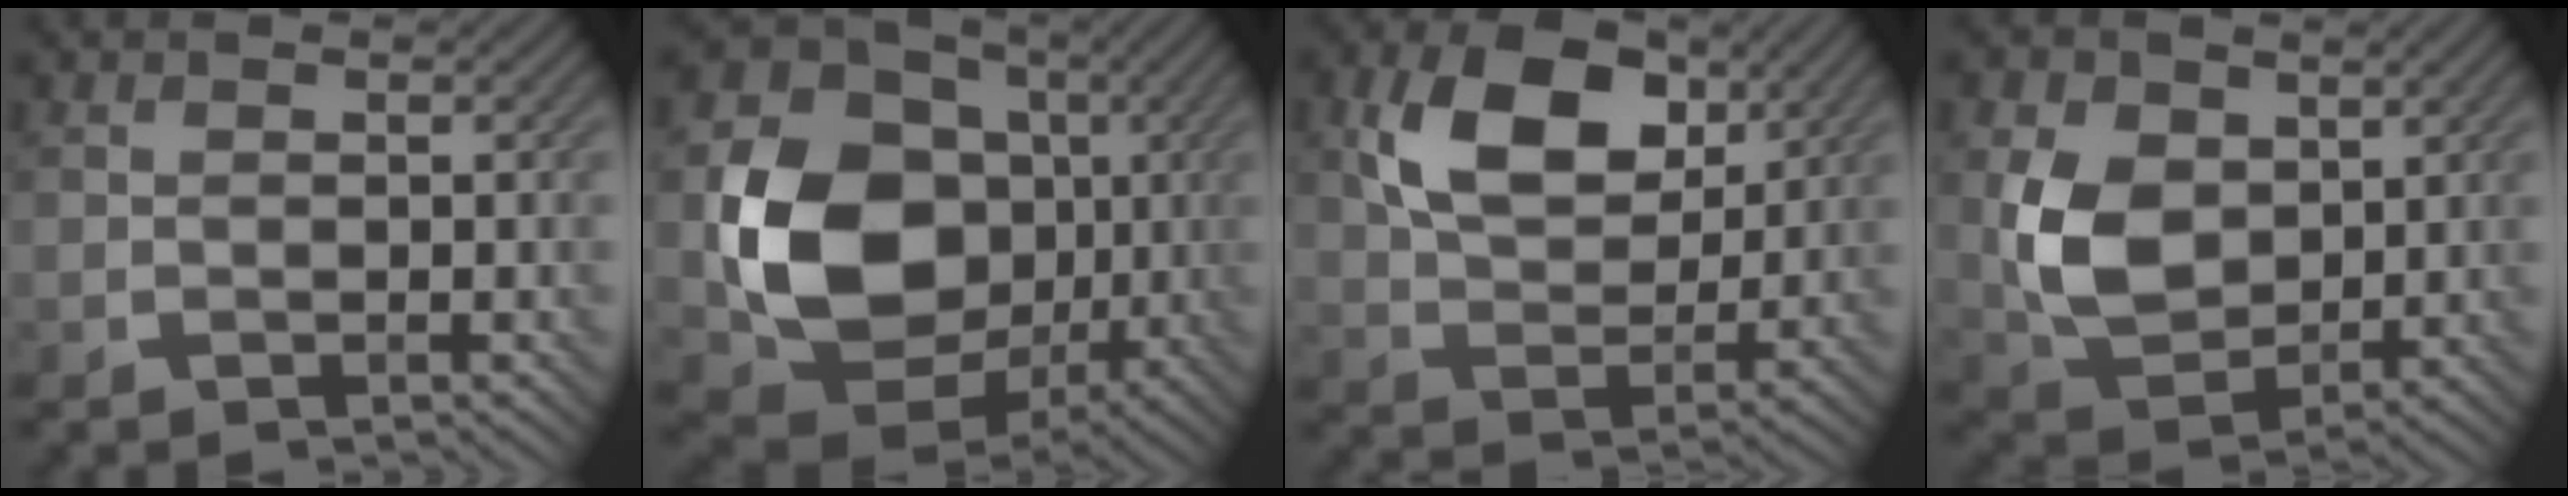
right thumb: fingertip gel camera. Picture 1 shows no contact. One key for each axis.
{"total": 14.6, "fx": -0.5, "fy": 12.0, "fz": 8.3, "tx": -0.171, "ty": -0.021, "tz": -0.008}
{"total": 10.5, "fx": 4.1, "fy": 6.6, "fz": 7.1, "tx": -0.145, "ty": 0.004, "tz": 0.072}
{"total": 8.7, "fx": 1.7, "fy": 6.3, "fz": 5.6, "tx": -0.132, "ty": -0.007, "tz": 0.037}